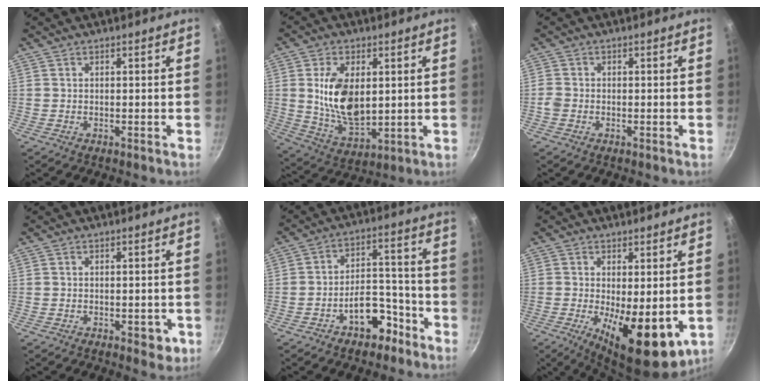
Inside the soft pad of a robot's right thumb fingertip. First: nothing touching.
{"total": 13.3, "force": [1.9, 7.6, 10.7], "torque": [-0.179, -0.018, 0.047]}
{"total": 1.7, "force": [-0.6, 1.4, 0.9], "torque": [-0.017, 0.002, -0.016]}
{"total": 3.2, "force": [-1.3, 1.7, 2.4], "torque": [-0.015, 0.002, -0.013]}
{"total": 9.7, "force": [-5.6, 5.5, 5.7], "torque": [-0.065, 0.063, -0.088]}
{"total": 14.2, "force": [-3.6, 5.5, 12.6], "torque": [-0.181, -0.028, -0.035]}